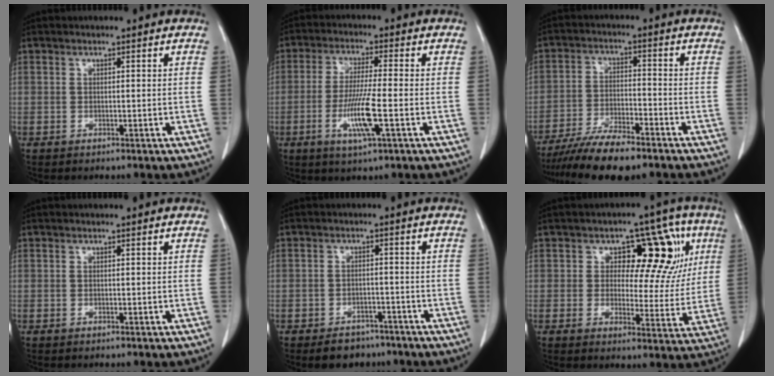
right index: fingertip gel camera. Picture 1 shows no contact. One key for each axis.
{"total": 8.2, "fx": -2.5, "fy": 0.0, "fz": 7.8, "tx": -0.154, "ty": -0.013, "tz": -0.048}
{"total": 9.9, "fx": -8.1, "fy": 1.8, "fz": 5.4, "tx": -0.091, "ty": -0.021, "tz": -0.140}
{"total": 0.0}
{"total": 5.1, "fx": -3.9, "fy": 3.1, "fz": 1.1, "tx": -0.012, "ty": 0.008, "tz": -0.055}
{"total": 12.6, "fx": 4.2, "fy": 6.9, "fz": 9.7, "tx": -0.098, "ty": 0.033, "tz": 0.056}